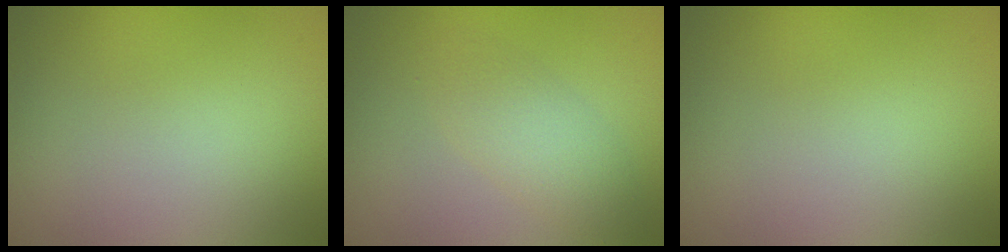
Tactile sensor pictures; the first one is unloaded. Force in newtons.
{"total": 2.8, "press": 2.8, "slide": 0.2}
{"total": 0.0}